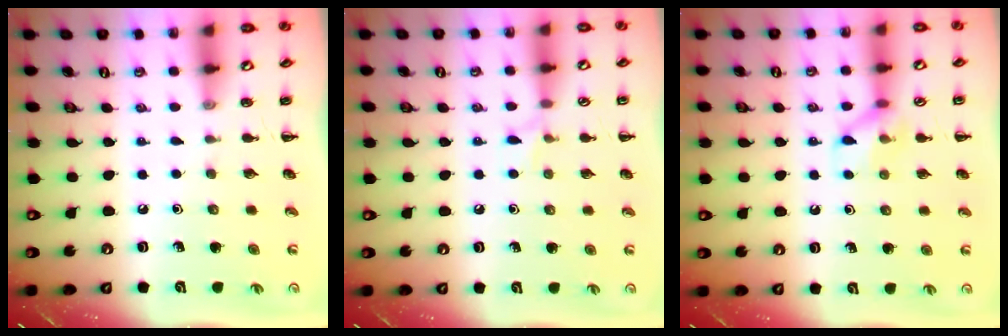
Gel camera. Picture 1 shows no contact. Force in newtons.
{"total": 4.9, "press": 4.5, "slide": 1.8}
{"total": 8.3, "press": 8.2, "slide": 1.3}